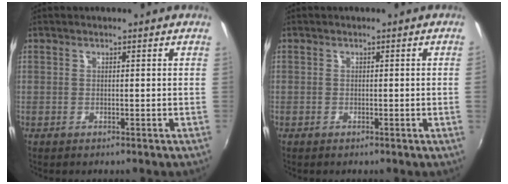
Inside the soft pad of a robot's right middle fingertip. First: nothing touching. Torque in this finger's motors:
{"motor_torque": [1.11, -1.02, 0.08, -0.21]}